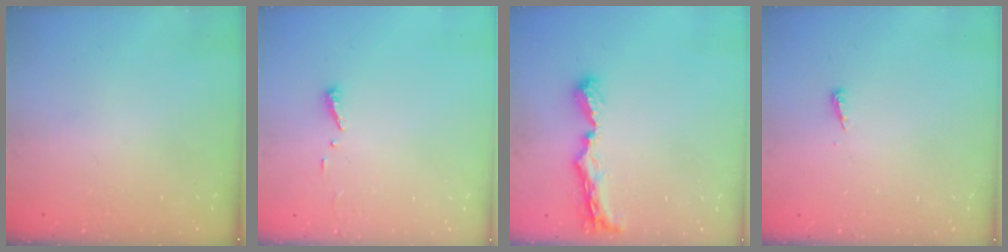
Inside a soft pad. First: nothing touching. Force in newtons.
{"total": 3.7, "press": 3.7, "slide": 0.2}
{"total": 8.6, "press": 8.5, "slide": 0.8}
{"total": 4.0, "press": 4.0, "slide": 0.5}